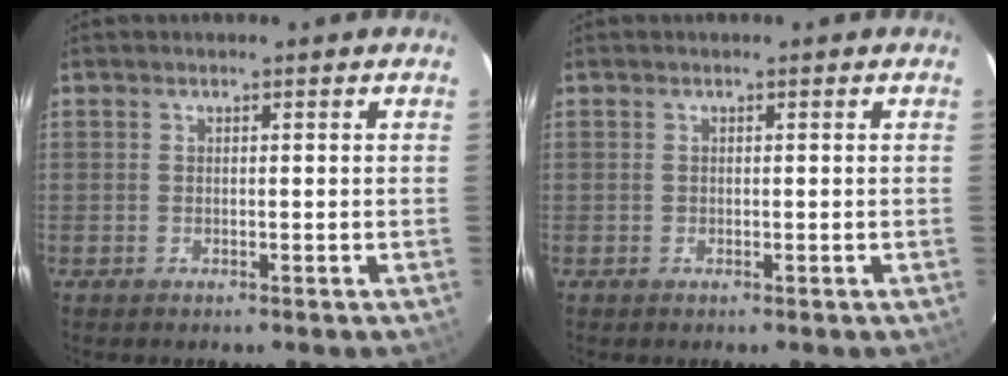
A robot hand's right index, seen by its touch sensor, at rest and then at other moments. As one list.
[{"total": 0.0}]